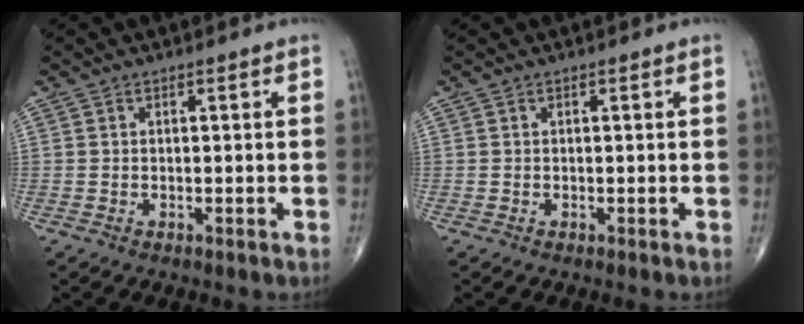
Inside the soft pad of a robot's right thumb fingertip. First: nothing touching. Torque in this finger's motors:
{"motor_torque": [0.03, 0.03, 0.00, 0.00, 0.01]}